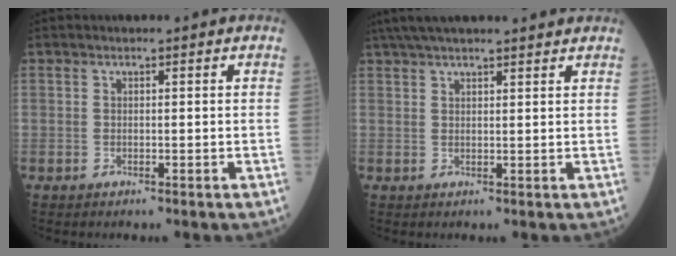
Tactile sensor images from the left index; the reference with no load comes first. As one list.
[{"total": 13.1, "force": [11.6, 1.4, 5.9], "torque": [-0.100, 0.045, 0.170]}]